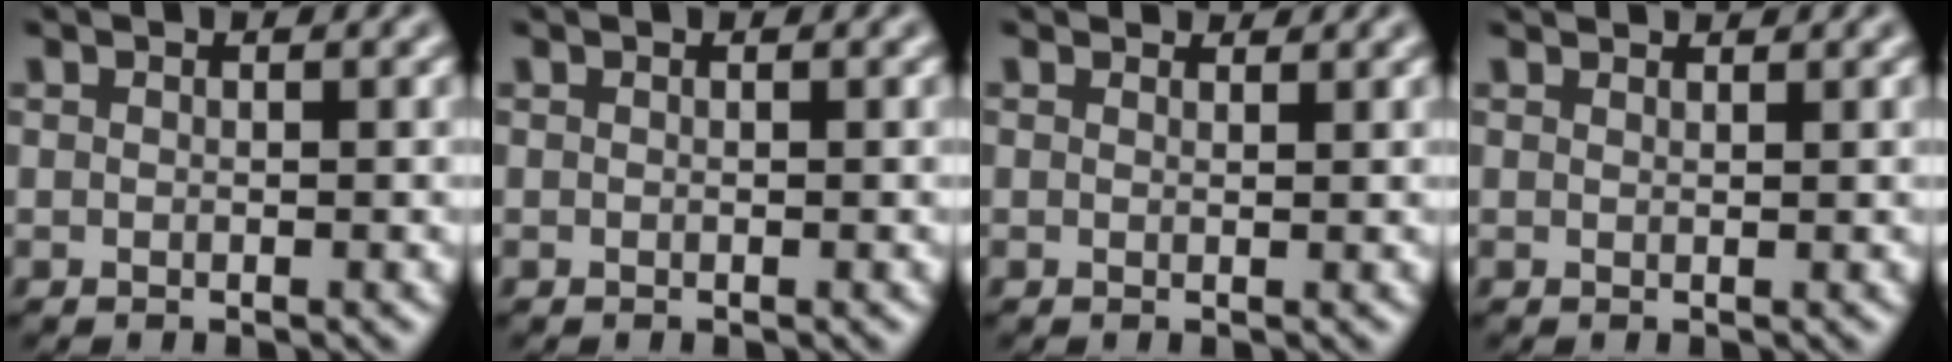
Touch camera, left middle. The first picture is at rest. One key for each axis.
{"total": 0.0}
{"total": 1.6, "fx": 1.5, "fy": 0.4, "fz": 0.4, "tx": -0.011, "ty": -0.002, "tz": 0.015}
{"total": 1.4, "fx": 1.3, "fy": 0.1, "fz": 0.3, "tx": -0.008, "ty": -0.002, "tz": 0.016}